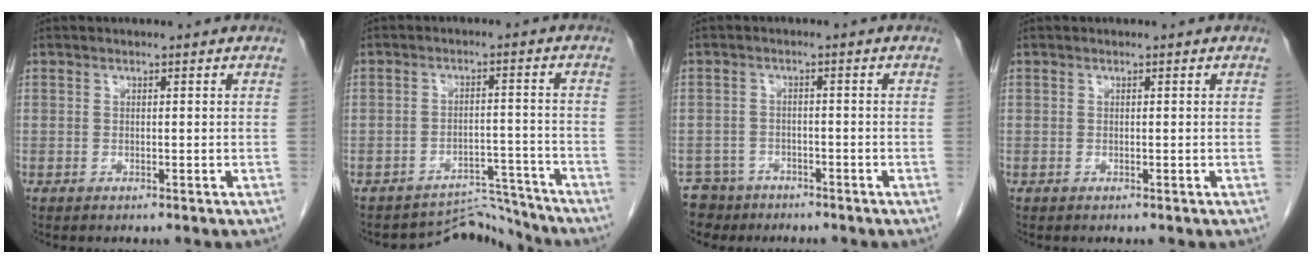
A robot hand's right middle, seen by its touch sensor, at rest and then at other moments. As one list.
[{"total": 6.1, "force": [-5.6, 0.2, -2.3], "torque": [0.044, 0.029, -0.079]}, {"total": 5.0, "force": [-3.9, 3.0, -0.6], "torque": [0.011, 0.001, -0.069]}, {"total": 0.0}]